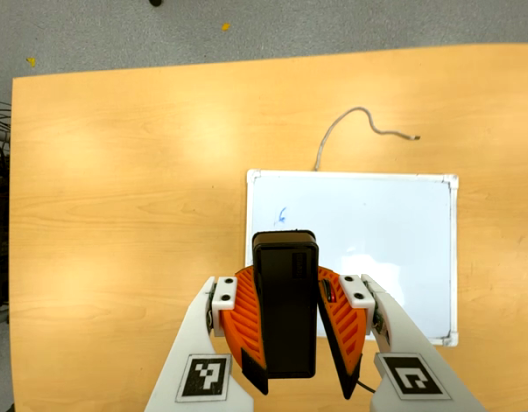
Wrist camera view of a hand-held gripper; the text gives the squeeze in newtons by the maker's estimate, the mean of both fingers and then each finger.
{"total": 10.6, "left": 10.1, "right": 11.1}